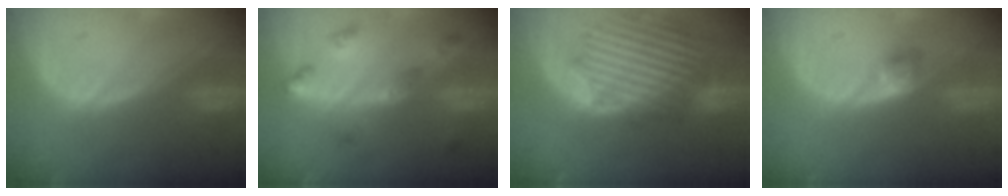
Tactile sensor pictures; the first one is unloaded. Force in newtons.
{"total": 6.4, "press": 5.7, "slide": 2.8}
{"total": 10.3, "press": 10.0, "slide": 2.3}
{"total": 2.5, "press": 2.3, "slide": 0.9}